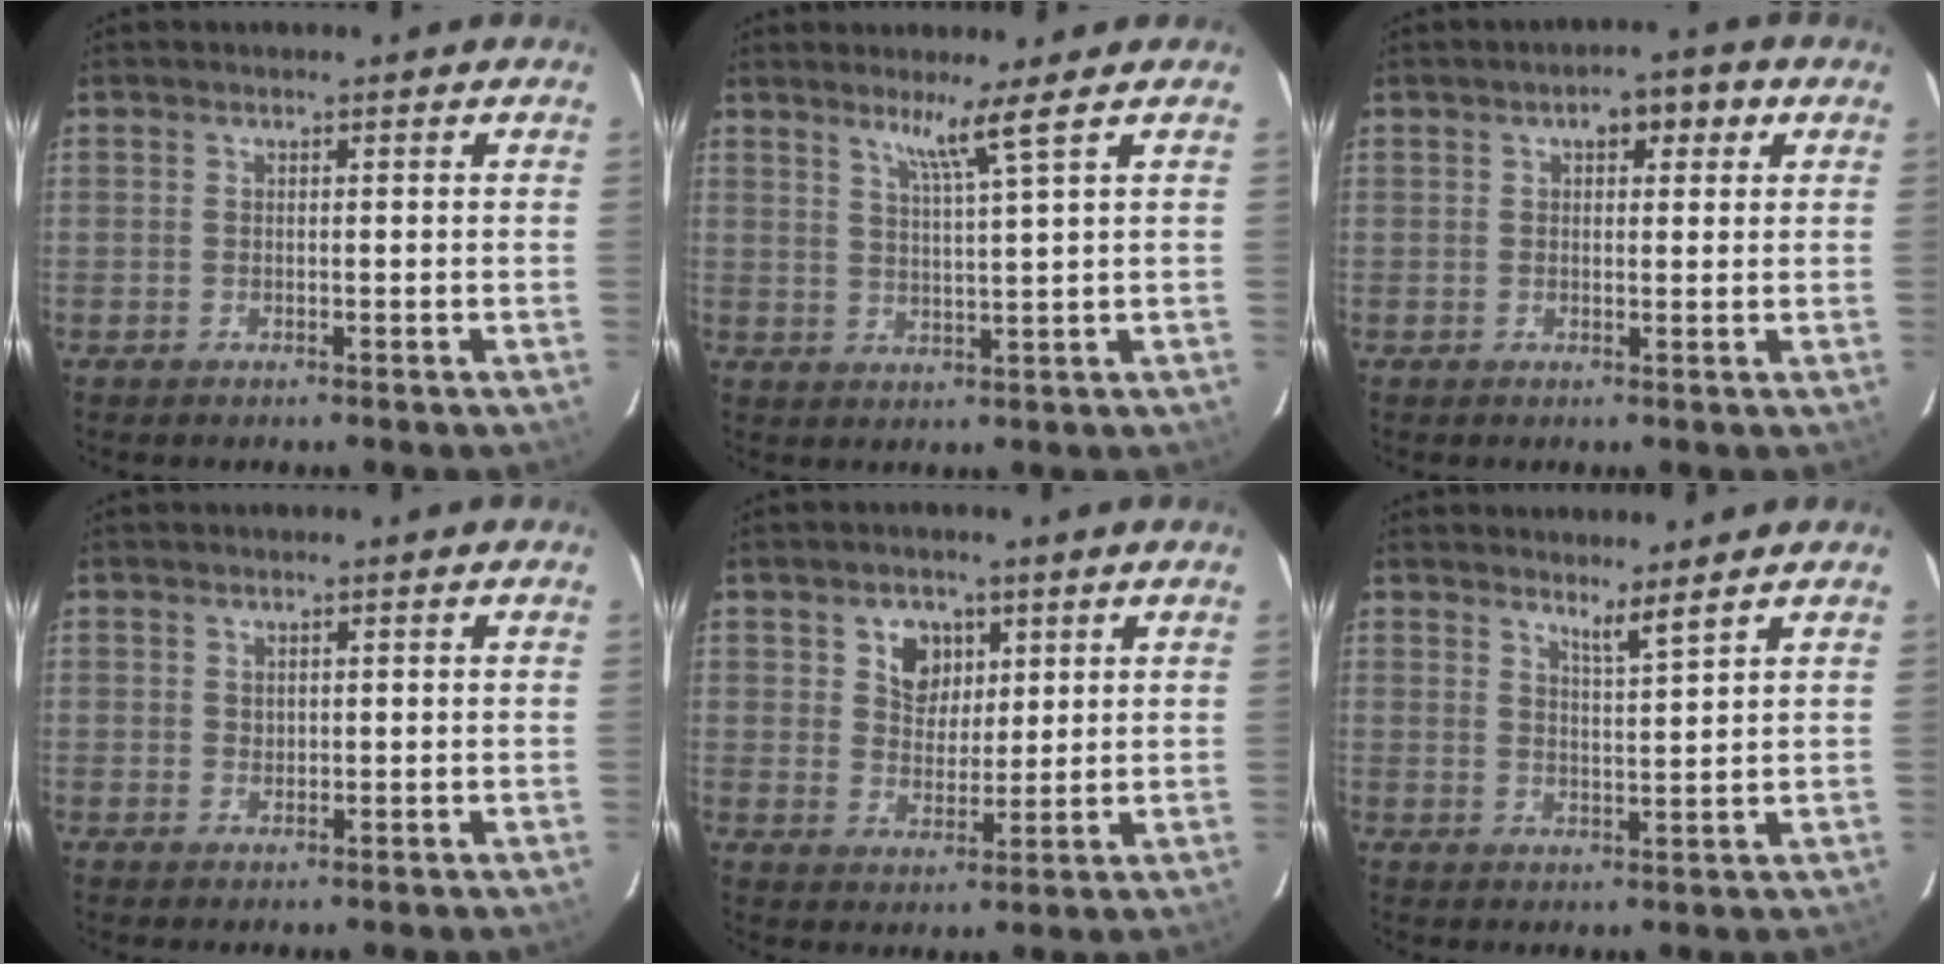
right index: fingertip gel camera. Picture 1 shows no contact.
{"total": 4.9, "force": [3.3, -1.6, 3.2], "torque": [-0.059, -0.018, 0.058]}
{"total": 4.6, "force": [1.9, 2.3, 3.5], "torque": [-0.051, 0.020, 0.025]}
{"total": 1.0, "force": [0.5, 0.8, 0.1], "torque": [0.002, 0.001, 0.010]}
{"total": 6.1, "force": [2.6, 4.9, 2.6], "torque": [-0.040, 0.006, 0.050]}
{"total": 3.5, "force": [2.9, -0.6, 1.8], "torque": [-0.034, -0.011, 0.044]}